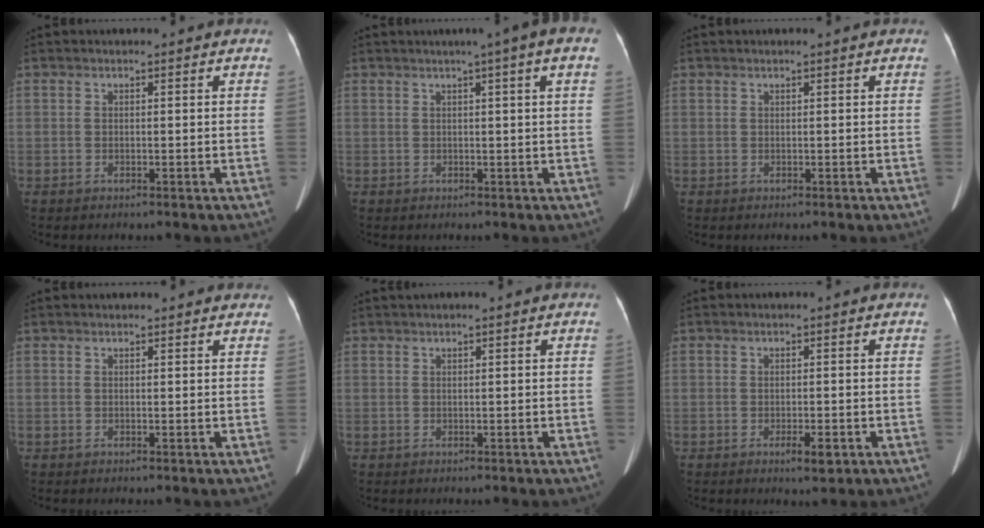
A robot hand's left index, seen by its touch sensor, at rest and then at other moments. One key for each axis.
{"total": 4.7, "fx": 2.3, "fy": 0.3, "fz": 4.1, "tx": -0.049, "ty": 0.028, "tz": 0.026}
{"total": 0.0}
{"total": 5.4, "fx": 4.9, "fy": 1.3, "fz": 1.6, "tx": -0.017, "ty": 0.026, "tz": 0.048}
{"total": 0.8, "fx": 0.5, "fy": -0.1, "fz": 0.5, "tx": -0.011, "ty": 0.013, "tz": 0.013}
{"total": 2.4, "fx": -1.1, "fy": 0.6, "fz": 2.0, "tx": -0.033, "ty": -0.003, "tz": -0.013}